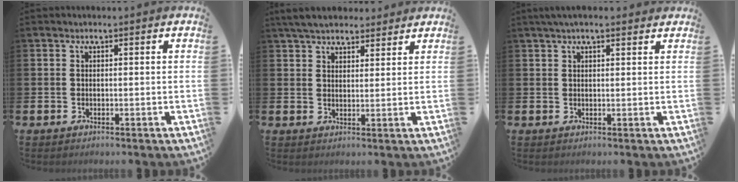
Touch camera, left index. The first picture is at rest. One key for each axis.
{"total": 5.2, "fx": 4.9, "fy": 1.6, "fz": 1.1, "tx": -0.027, "ty": -0.014, "tz": 0.089}
{"total": 2.7, "fx": 2.2, "fy": 0.7, "fz": 1.4, "tx": -0.024, "ty": 0.002, "tz": 0.037}